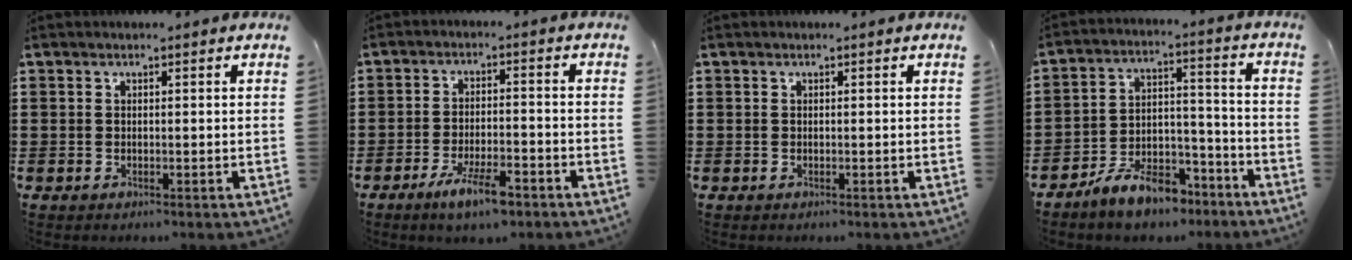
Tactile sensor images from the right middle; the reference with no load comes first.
{"total": 6.2, "force": [-3.9, 1.5, 4.6], "torque": [-0.092, -0.003, -0.071]}
{"total": 0.0}
{"total": 8.5, "force": [-7.3, 2.9, 3.2], "torque": [-0.062, 0.024, -0.140]}